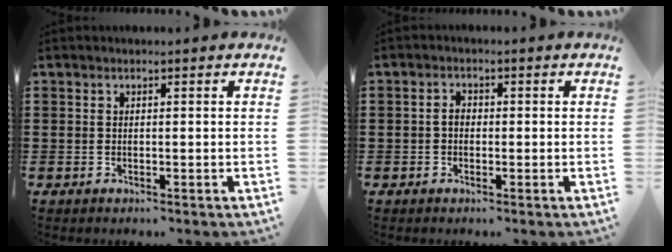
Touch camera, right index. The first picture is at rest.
{"total": 1.8, "force": [-0.3, 1.2, 1.3], "torque": [-0.026, 0.004, -0.006]}